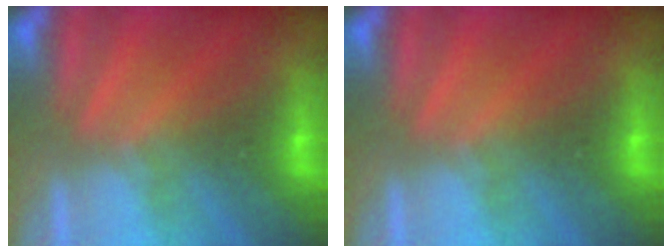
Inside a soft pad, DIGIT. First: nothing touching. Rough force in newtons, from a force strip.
{"total": 0.0}